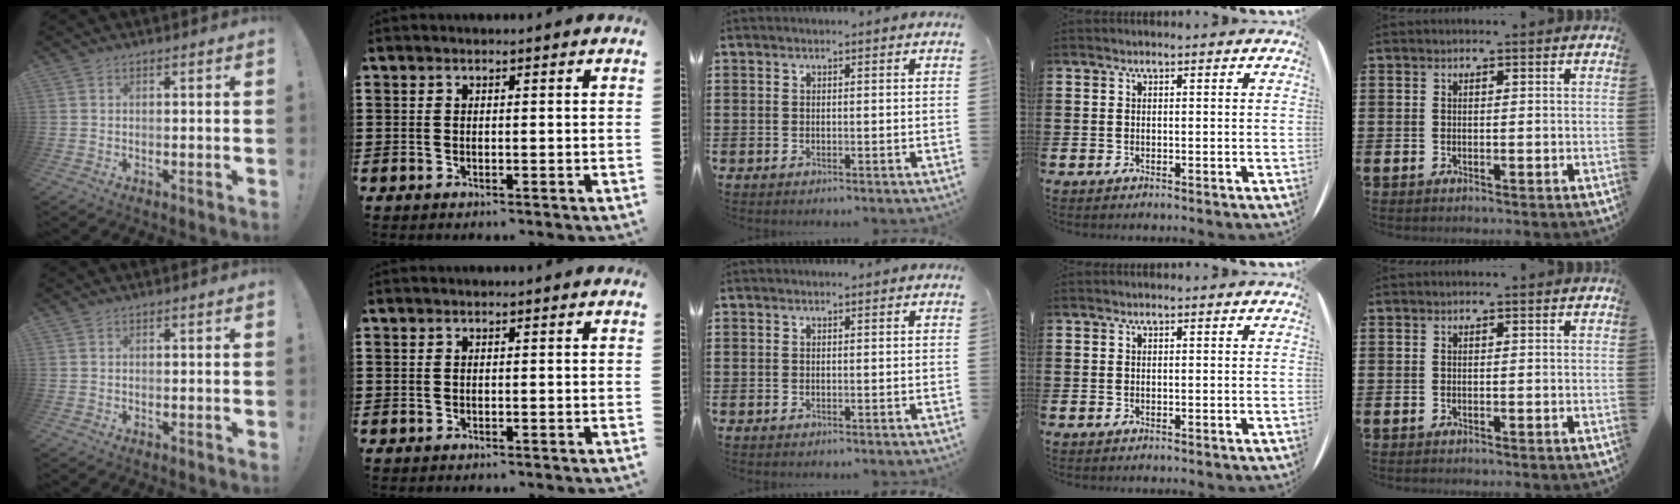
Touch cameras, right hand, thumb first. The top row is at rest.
{}